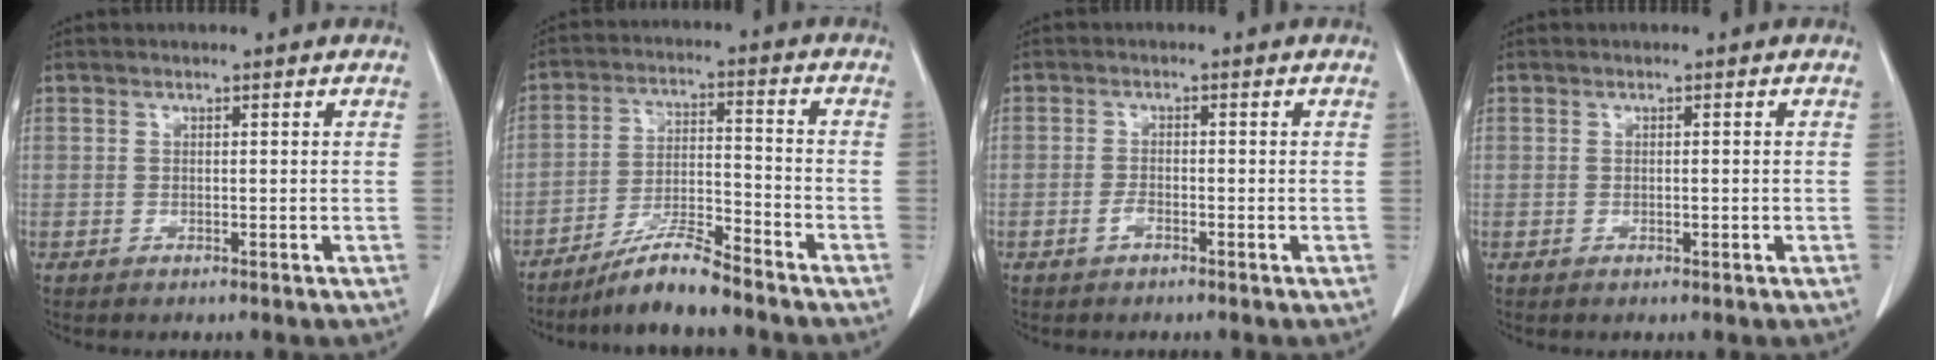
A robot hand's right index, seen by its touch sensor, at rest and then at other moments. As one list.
[{"total": 8.2, "force": [-7.1, 0.5, 4.2], "torque": [-0.081, -0.004, -0.129]}, {"total": 1.5, "force": [-0.9, 0.5, 1.1], "torque": [-0.020, 0.002, -0.018]}, {"total": 0.5, "force": [-0.1, 0.2, 0.5], "torque": [-0.009, 0.000, 0.002]}]